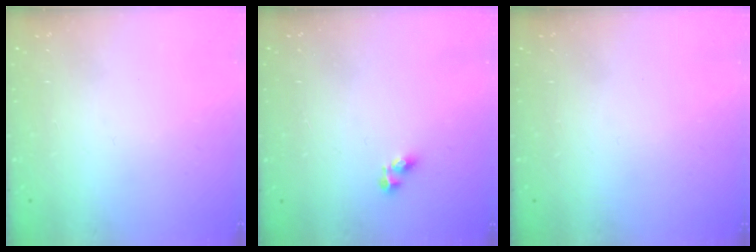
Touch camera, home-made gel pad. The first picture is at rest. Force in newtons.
{"total": 3.6, "press": 3.6, "slide": 0.5}
{"total": 0.0}